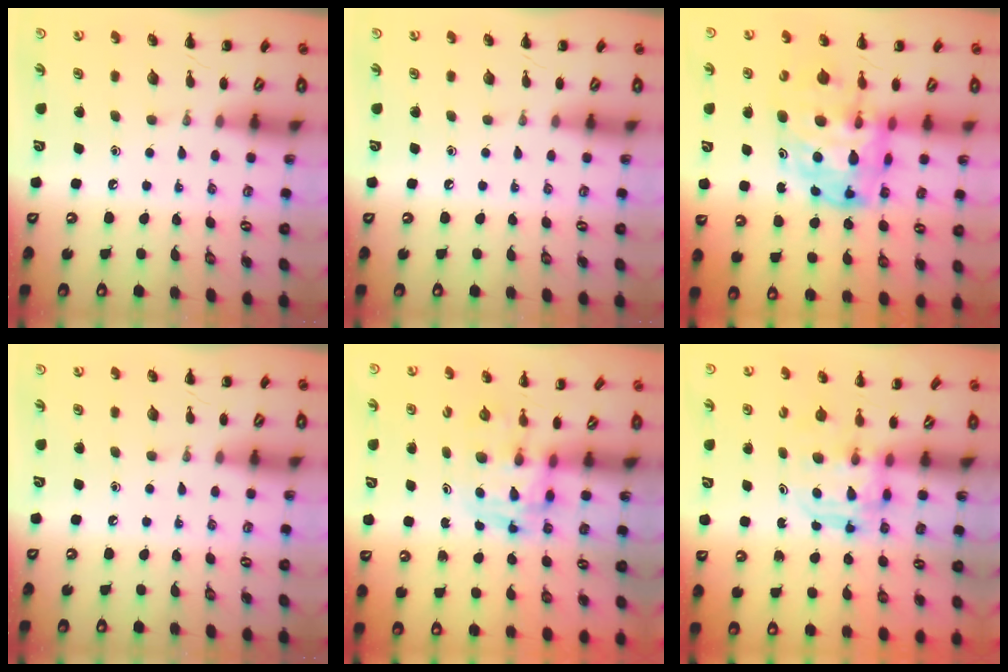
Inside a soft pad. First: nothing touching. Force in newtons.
{"total": 0.0}
{"total": 12.1, "press": 11.5, "slide": 3.6}
{"total": 0.0}
{"total": 3.5, "press": 3.5, "slide": 0.6}
{"total": 3.6, "press": 3.6, "slide": 0.3}